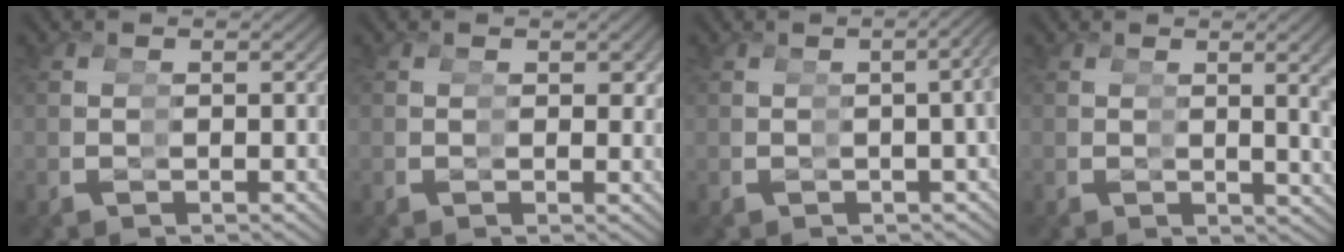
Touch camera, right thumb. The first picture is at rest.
{"total": 0.9, "force": [0.6, 0.6, 0.3], "torque": [0.001, -0.003, 0.006]}
{"total": 4.2, "force": [0.3, 1.2, 4.0], "torque": [-0.037, 0.020, -0.002]}
{"total": 3.0, "force": [0.6, 0.2, 2.9], "torque": [-0.029, 0.006, 0.011]}